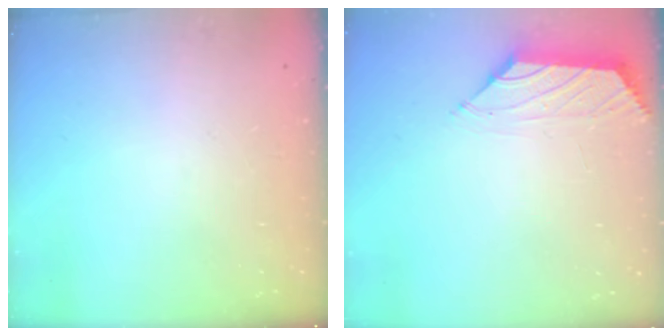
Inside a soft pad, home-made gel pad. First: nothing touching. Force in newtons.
{"total": 0.8, "press": 0.7, "slide": 0.4}